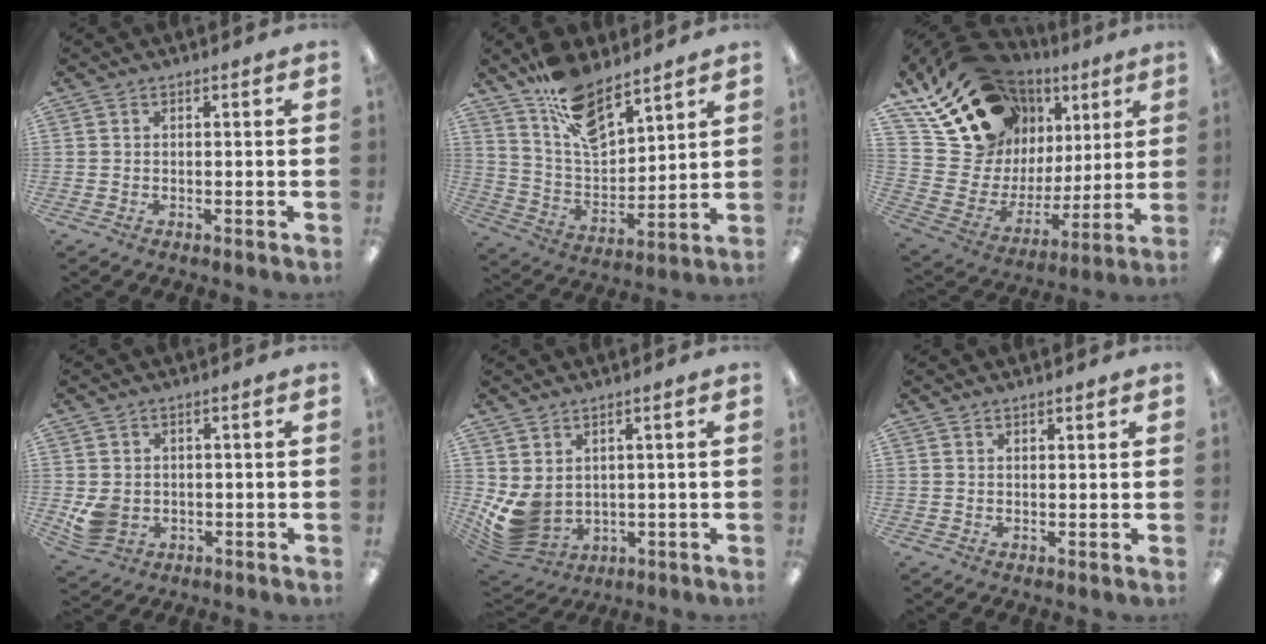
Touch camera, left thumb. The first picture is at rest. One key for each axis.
{"total": 13.6, "fx": 10.3, "fy": 5.7, "fz": 6.9, "tx": -0.132, "ty": -0.061, "tz": 0.191}
{"total": 20.7, "fx": 13.8, "fy": 13.5, "fz": 7.5, "tx": -0.146, "ty": -0.085, "tz": 0.277}
{"total": 5.1, "fx": -0.2, "fy": 4.3, "fz": 2.7, "tx": -0.054, "ty": 0.004, "tz": -0.002}
{"total": 7.3, "fx": 1.4, "fy": 5.5, "fz": 4.6, "tx": -0.128, "ty": -0.023, "tz": 0.032}
{"total": 1.2, "fx": 1.2, "fy": 0.3, "fz": 0.2, "tx": -0.004, "ty": -0.001, "tz": 0.022}